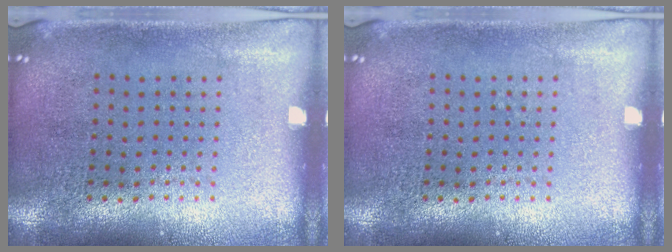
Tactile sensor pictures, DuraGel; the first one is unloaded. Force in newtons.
{"total": 0.0}